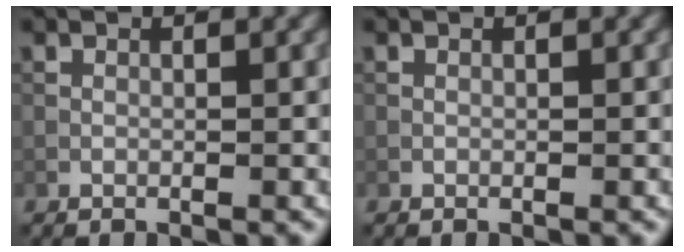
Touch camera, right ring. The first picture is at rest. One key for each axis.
{"total": 0.0}